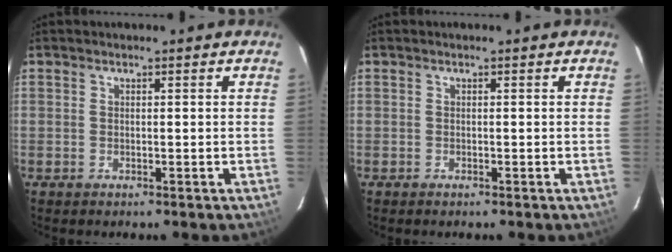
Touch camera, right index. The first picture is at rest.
{"total": 0.0}